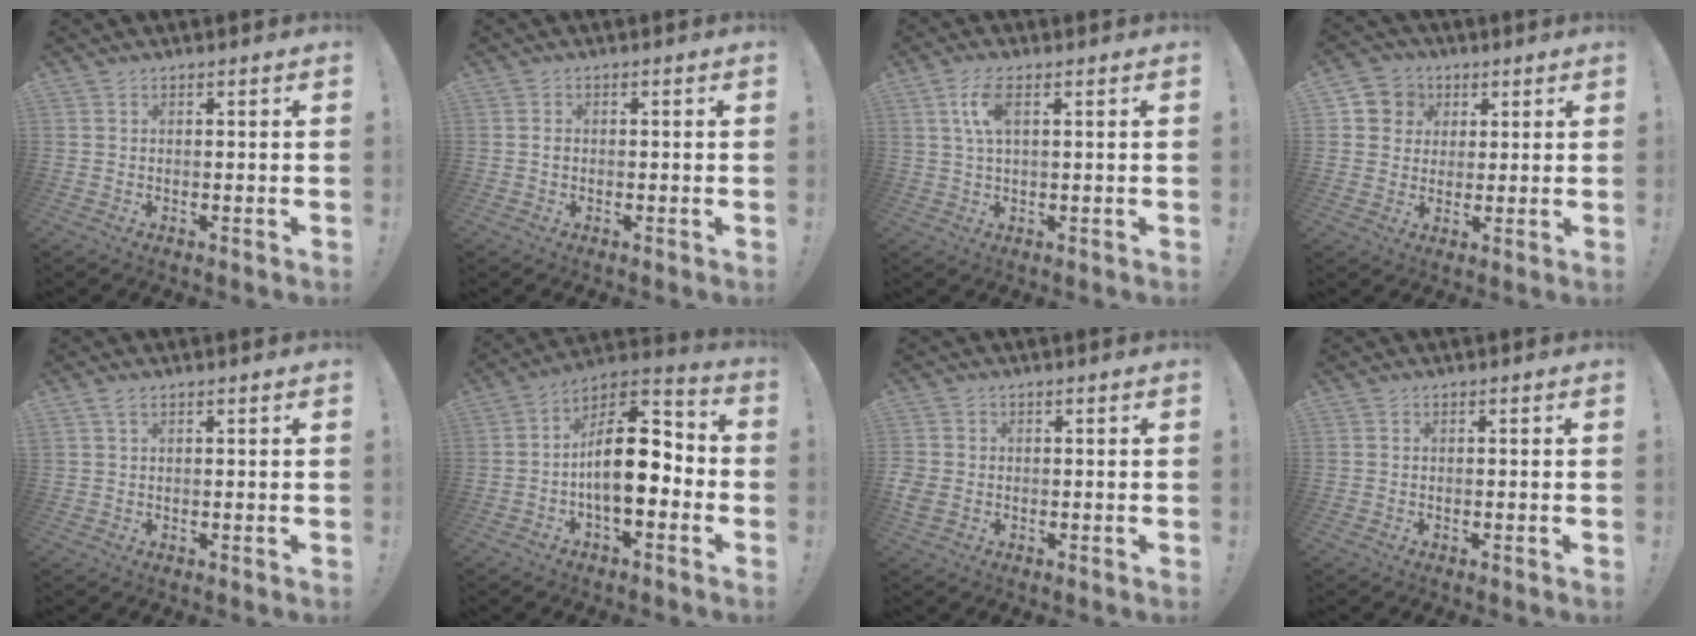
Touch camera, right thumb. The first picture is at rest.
{"total": 0.6, "force": [-0.2, 0.5, 0.1], "torque": [-0.001, 0.003, -0.004]}
{"total": 6.4, "force": [2.1, 2.4, 5.6], "torque": [-0.117, 0.003, 0.034]}
{"total": 7.2, "force": [1.6, 7.0, 1.2], "torque": [-0.011, -0.006, 0.034]}
{"total": 1.9, "force": [1.1, 0.6, 1.4], "torque": [-0.029, 0.001, 0.019]}
{"total": 16.2, "force": [-1.4, 8.4, 13.8], "torque": [-0.223, 0.012, -0.021]}
{"total": 3.5, "force": [-0.5, 2.9, 1.9], "torque": [-0.037, -0.002, -0.009]}
{"total": 0.0}